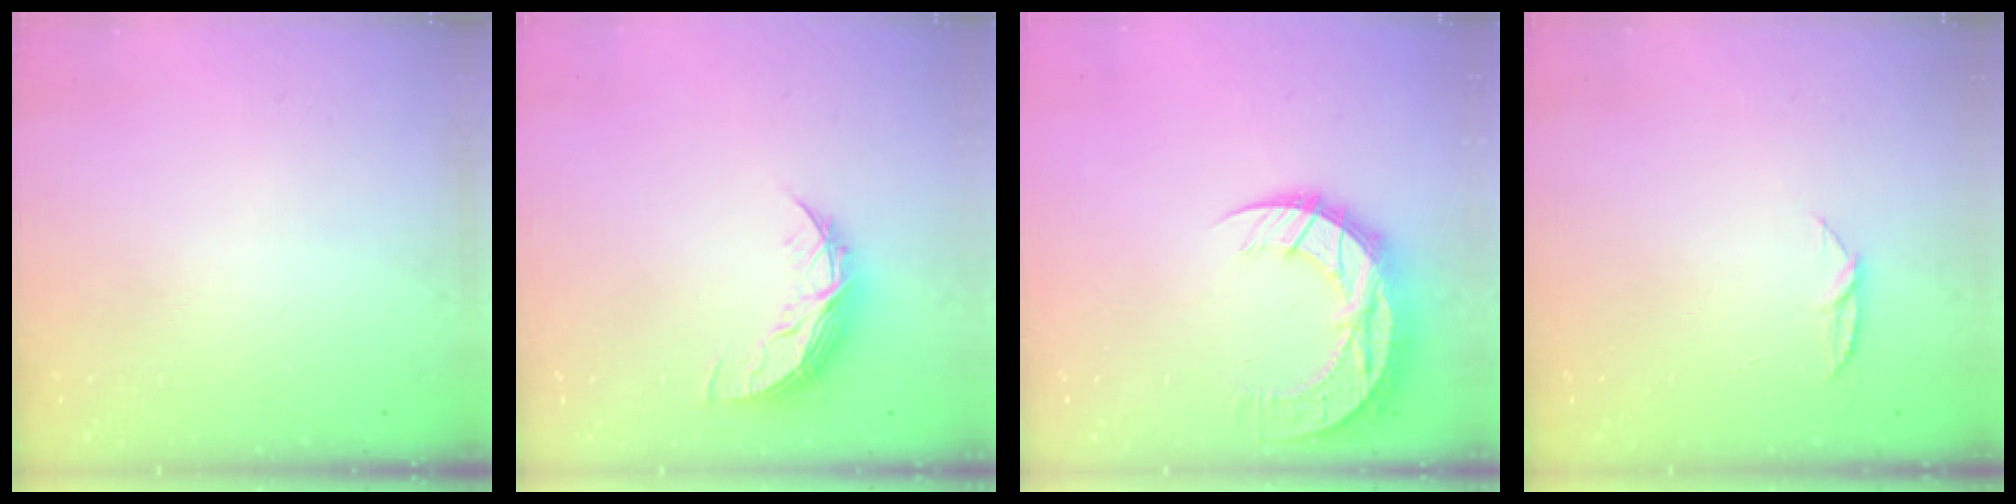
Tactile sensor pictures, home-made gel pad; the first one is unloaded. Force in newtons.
{"total": 8.7, "press": 8.7, "slide": 0.4}
{"total": 12.2, "press": 12.2, "slide": 0.9}
{"total": 5.1, "press": 5.1, "slide": 0.6}